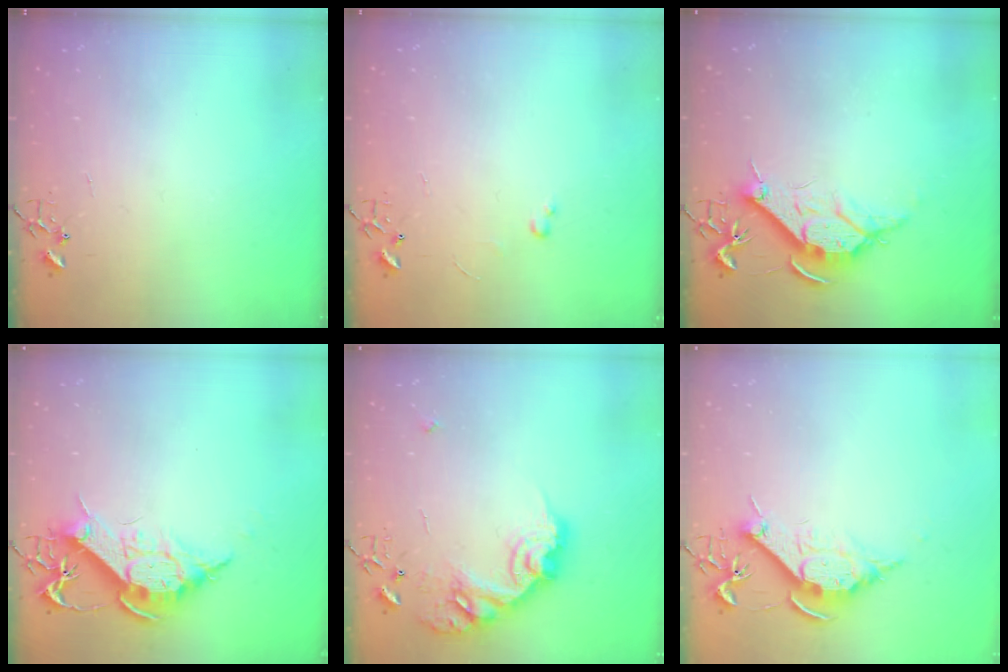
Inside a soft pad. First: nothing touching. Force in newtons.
{"total": 2.6, "press": 2.6, "slide": 0.4}
{"total": 12.2, "press": 12.2, "slide": 1.1}
{"total": 12.6, "press": 12.6, "slide": 1.2}
{"total": 18.3, "press": 18.3, "slide": 1.0}
{"total": 10.8, "press": 10.8, "slide": 0.1}